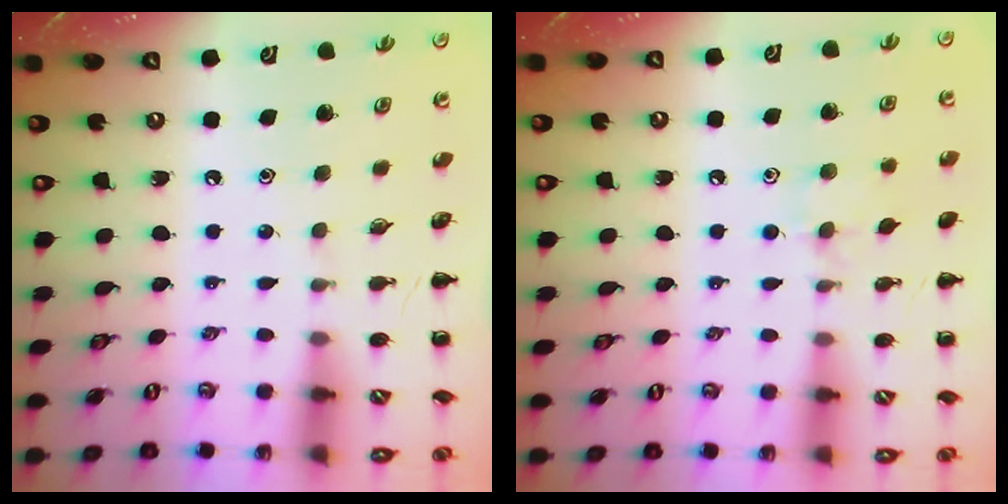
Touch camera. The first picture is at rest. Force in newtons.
{"total": 6.9, "press": 6.6, "slide": 2.0}